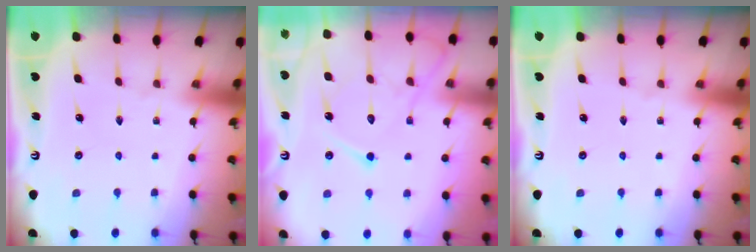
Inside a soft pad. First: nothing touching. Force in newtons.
{"total": 13.9, "press": 13.8, "slide": 1.5}
{"total": 0.0}